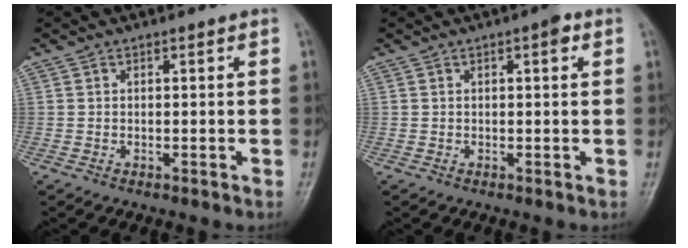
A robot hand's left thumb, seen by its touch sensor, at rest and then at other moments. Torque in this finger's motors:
{"motor_torque": [0.37, 0.28, 0.51, 0.15, 0.00]}